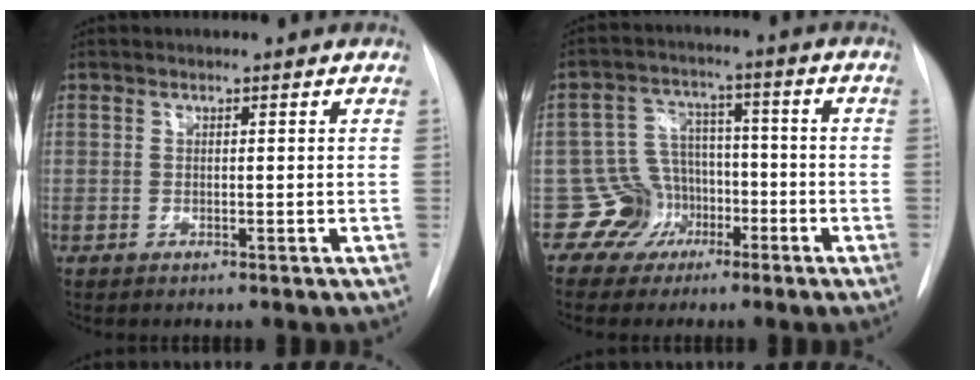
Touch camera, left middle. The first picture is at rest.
{"total": 6.6, "force": [-3.2, 5.8, -0.3], "torque": [0.020, 0.025, -0.051]}